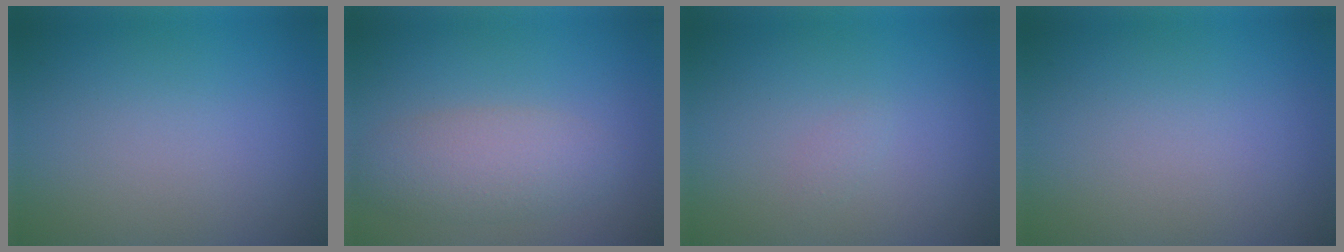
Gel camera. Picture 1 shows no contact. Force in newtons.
{"total": 3.7, "press": 3.7, "slide": 0.1}
{"total": 0.6, "press": 0.6, "slide": 0.1}
{"total": 0.0}